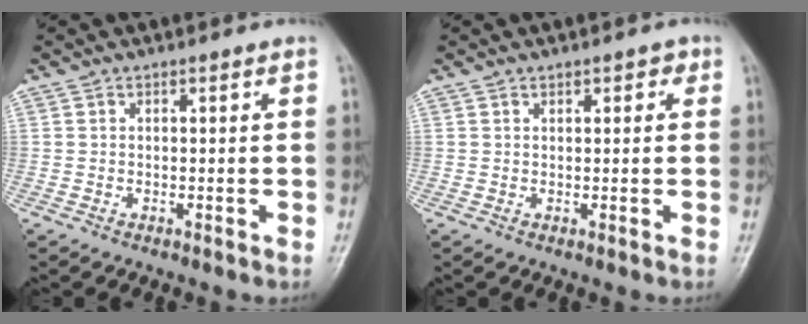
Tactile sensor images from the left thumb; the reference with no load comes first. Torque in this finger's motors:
{"motor_torque": [-0.12, -0.03, -0.16, -0.20, -0.09]}